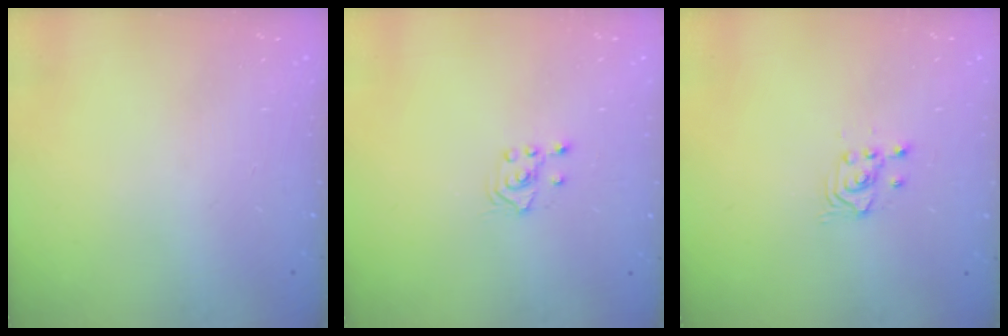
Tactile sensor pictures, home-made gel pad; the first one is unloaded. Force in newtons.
{"total": 2.6, "press": 2.4, "slide": 0.8}
{"total": 2.7, "press": 2.7, "slide": 0.3}